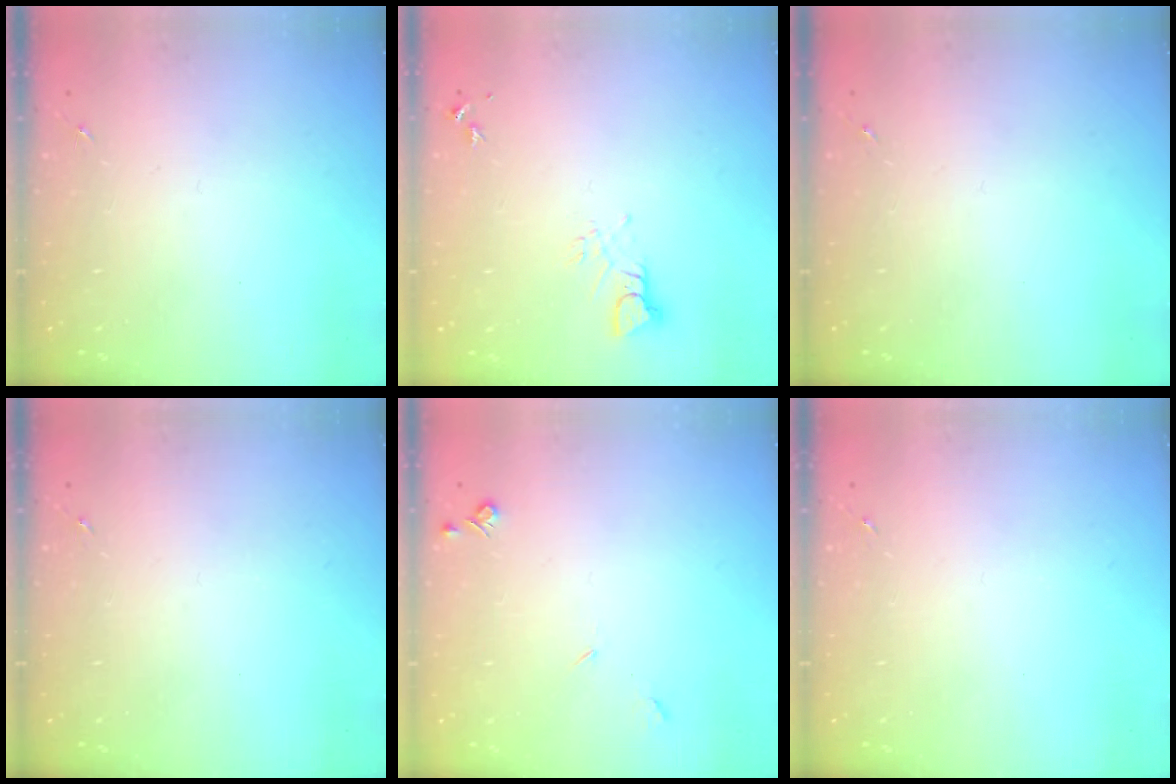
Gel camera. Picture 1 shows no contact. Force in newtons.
{"total": 3.5, "press": 3.5, "slide": 0.2}
{"total": 0.0}
{"total": 0.0}
{"total": 4.0, "press": 3.9, "slide": 0.7}
{"total": 0.0}